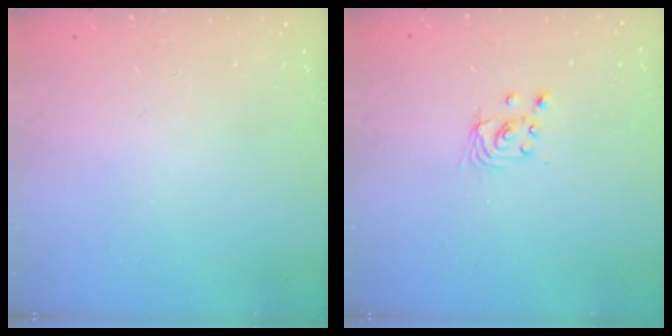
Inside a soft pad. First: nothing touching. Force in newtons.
{"total": 2.5, "press": 2.5, "slide": 0.1}